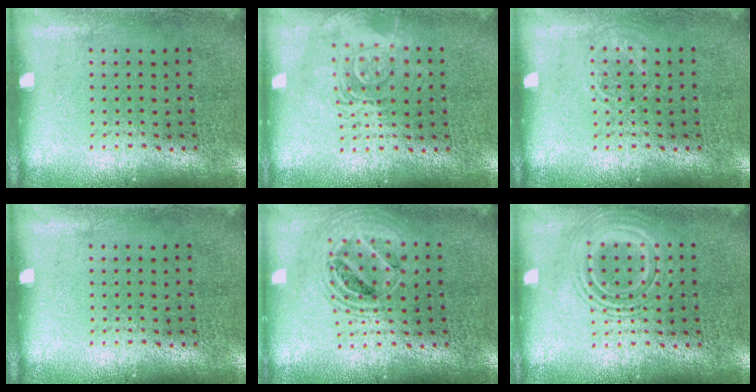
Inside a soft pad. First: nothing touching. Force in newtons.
{"total": 2.6, "press": 2.6, "slide": 0.4}
{"total": 1.0, "press": 1.0, "slide": 0.1}
{"total": 0.0}
{"total": 1.8, "press": 1.5, "slide": 1.0}
{"total": 2.8, "press": 2.7, "slide": 0.5}